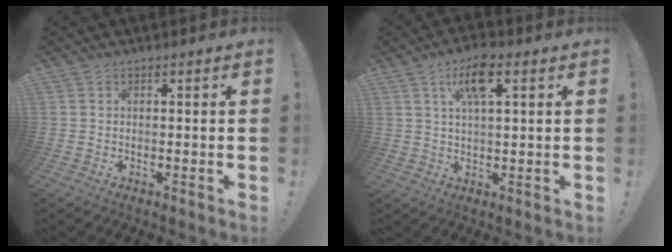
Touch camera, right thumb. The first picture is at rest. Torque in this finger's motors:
{"motor_torque": [-0.33, 0.32, 0.51, 0.66, 0.05]}